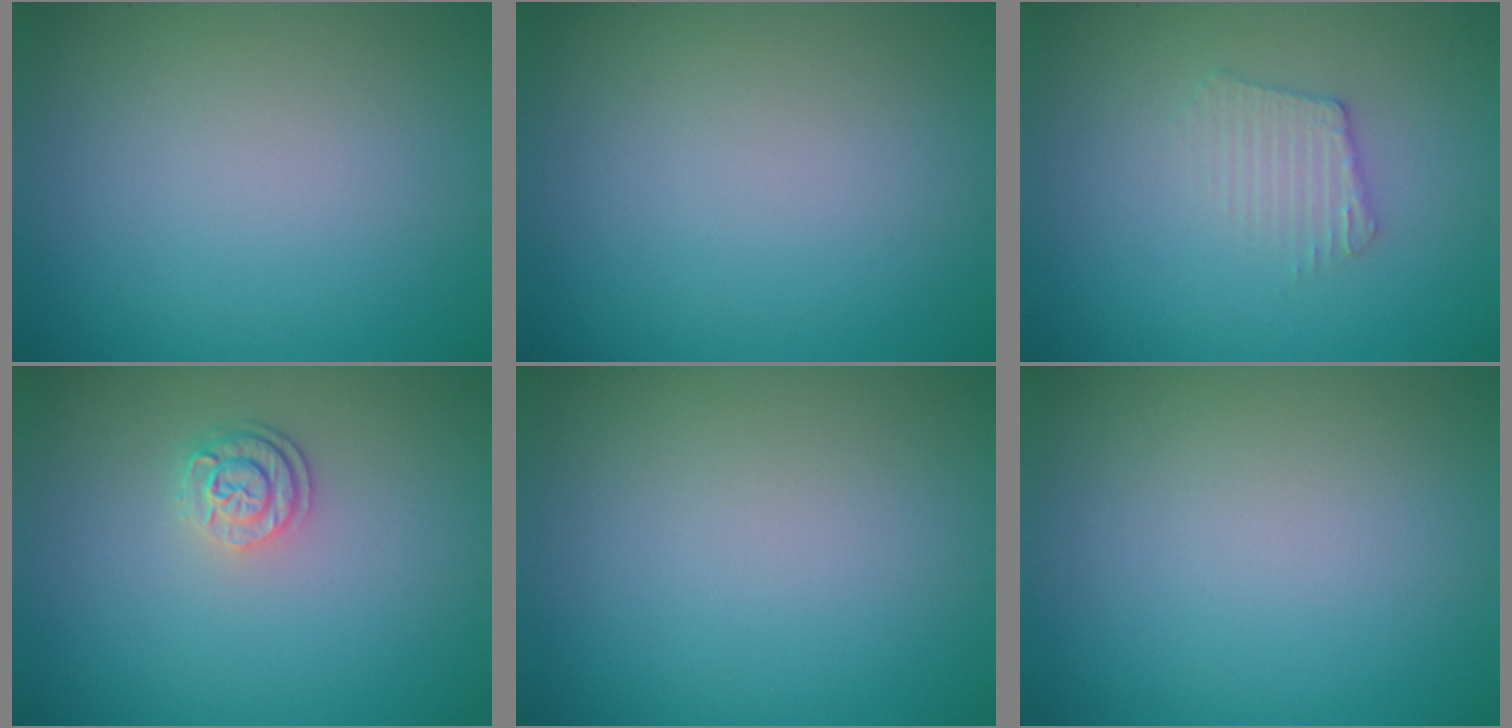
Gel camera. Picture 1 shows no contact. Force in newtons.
{"total": 0.0}
{"total": 2.1, "press": 2.0, "slide": 0.4}
{"total": 2.3, "press": 1.8, "slide": 1.4}
{"total": 0.0}
{"total": 0.0}